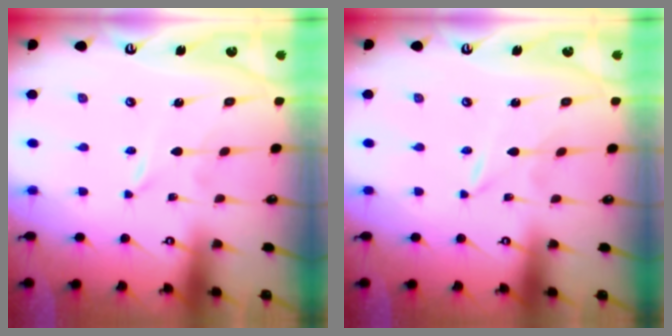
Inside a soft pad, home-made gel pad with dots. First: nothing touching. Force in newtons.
{"total": 0.0}